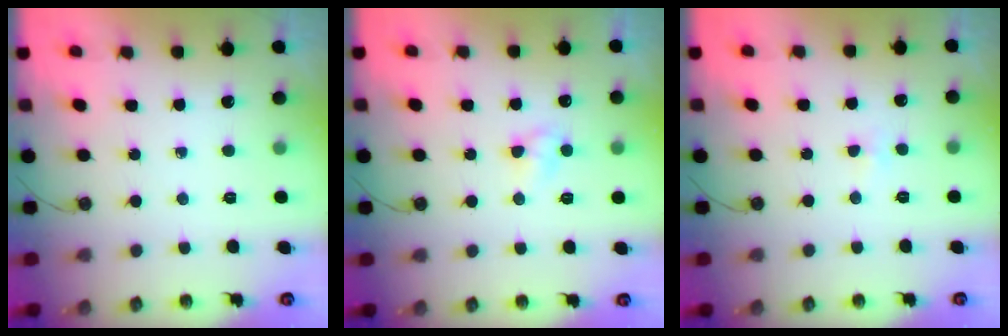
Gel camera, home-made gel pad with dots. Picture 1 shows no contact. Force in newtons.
{"total": 3.9, "press": 3.8, "slide": 0.4}
{"total": 3.0, "press": 2.9, "slide": 0.6}